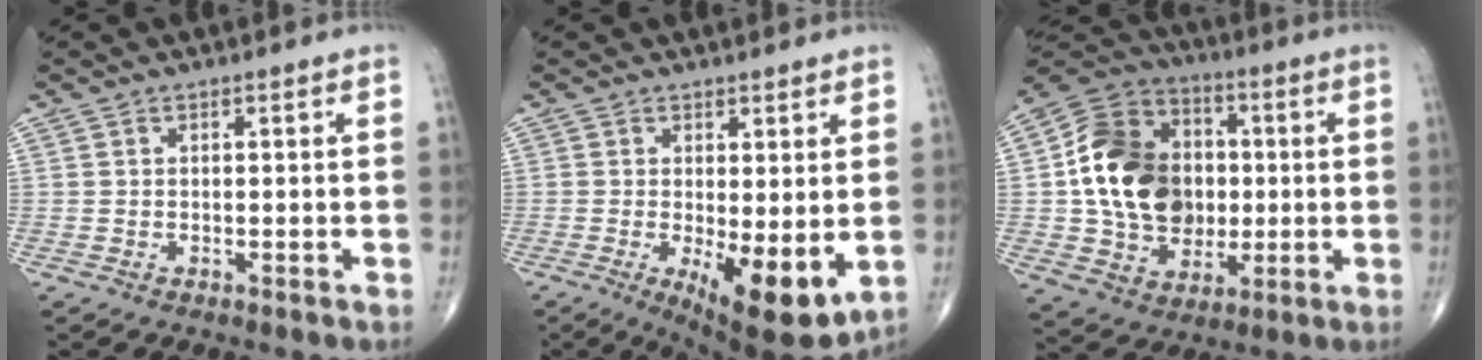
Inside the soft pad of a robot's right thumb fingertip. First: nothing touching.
{"total": 10.3, "force": [-1.7, 3.6, 9.5], "torque": [-0.134, -0.028, -0.015]}
{"total": 20.2, "force": [0.7, 15.5, 13.0], "torque": [-0.198, 0.017, 0.016]}